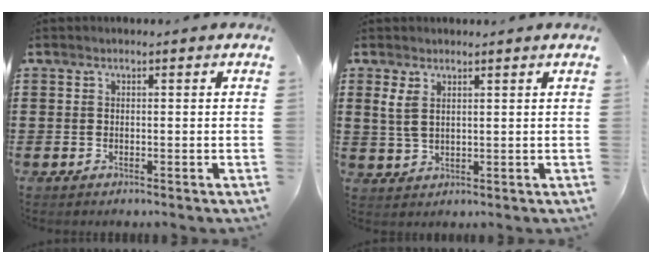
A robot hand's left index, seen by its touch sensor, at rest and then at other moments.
{"total": 3.3, "force": [1.8, 1.4, 2.4], "torque": [-0.059, 0.003, 0.031]}